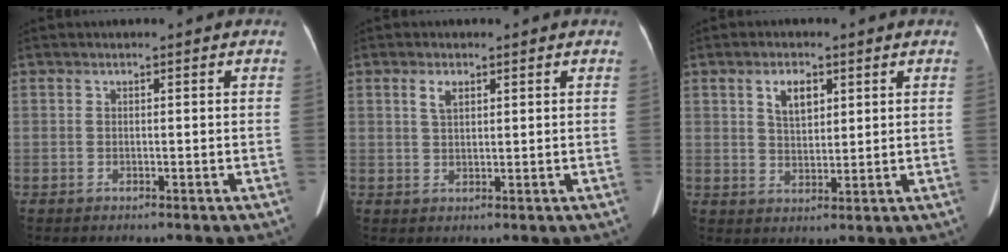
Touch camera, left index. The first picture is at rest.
{"total": 2.3, "force": [1.3, 0.9, 1.7], "torque": [-0.037, 0.006, 0.028]}
{"total": 4.5, "force": [2.1, 2.2, 3.3], "torque": [-0.061, 0.010, 0.038]}